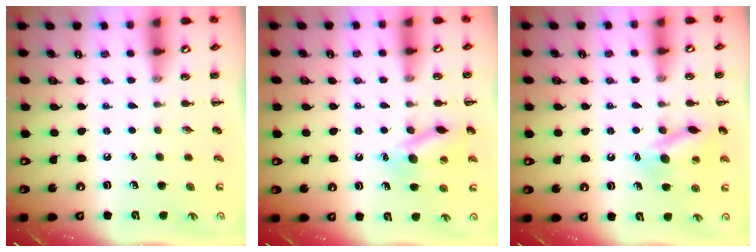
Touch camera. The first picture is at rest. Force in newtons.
{"total": 12.7, "press": 12.6, "slide": 2.0}
{"total": 12.7, "press": 12.6, "slide": 2.0}